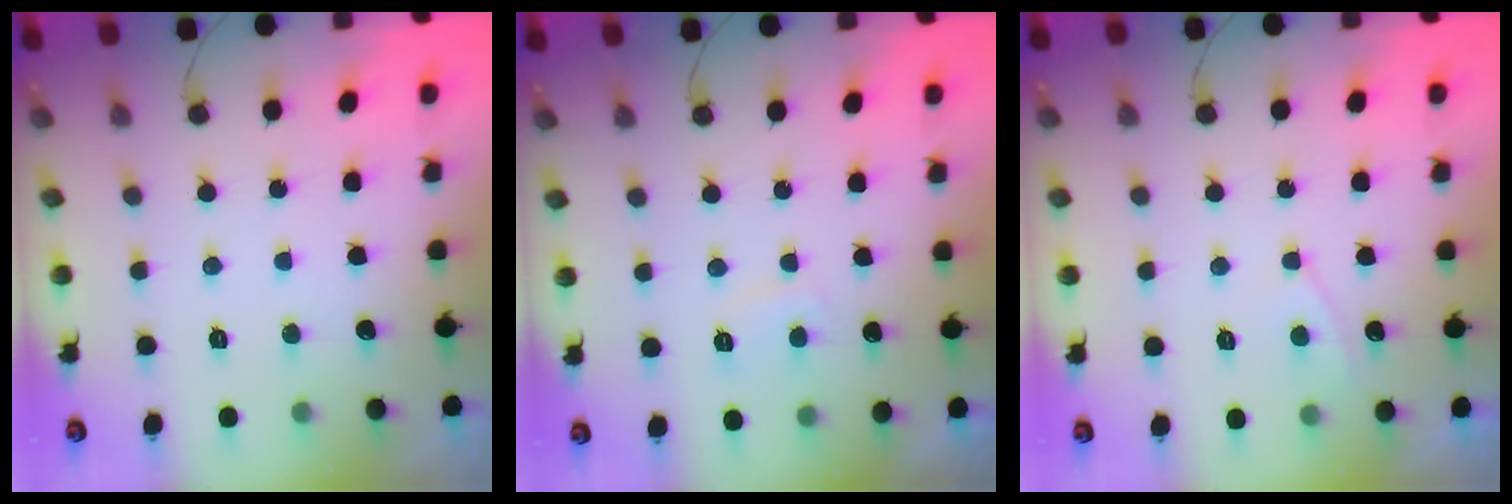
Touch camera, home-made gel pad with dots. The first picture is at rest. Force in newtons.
{"total": 2.6, "press": 2.5, "slide": 0.7}
{"total": 2.9, "press": 2.9, "slide": 0.4}